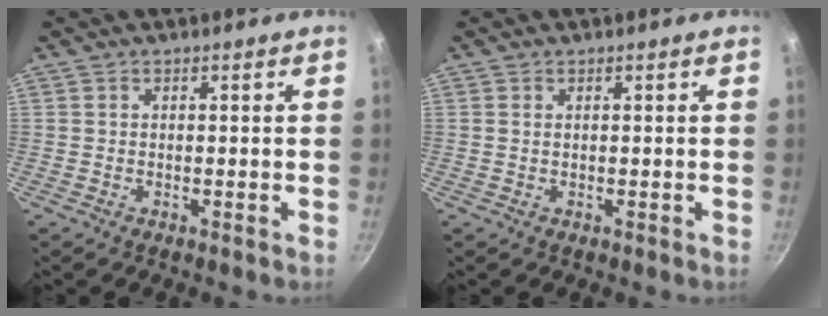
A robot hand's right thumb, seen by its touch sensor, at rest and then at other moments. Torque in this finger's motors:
{"motor_torque": [-0.22, -0.08, -0.09, -0.04, -0.02]}